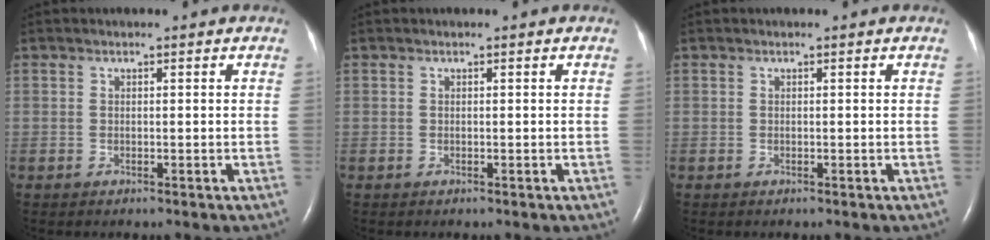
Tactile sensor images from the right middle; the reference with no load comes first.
{"total": 0.0}
{"total": 0.0}